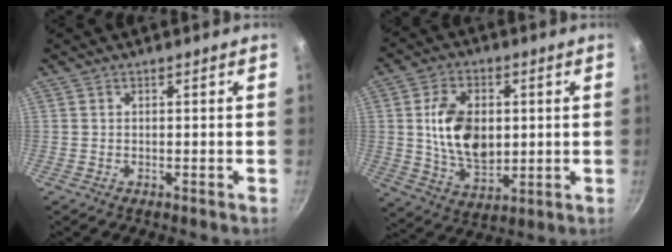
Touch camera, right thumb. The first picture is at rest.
{"total": 13.6, "force": [1.5, 9.0, 10.1], "torque": [-0.155, -0.013, 0.031]}